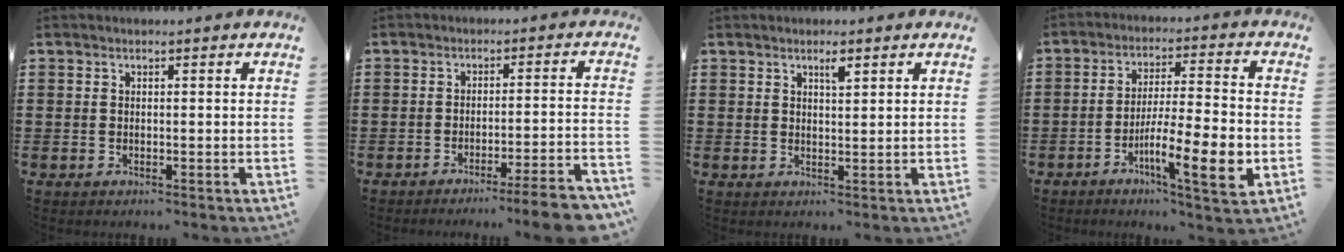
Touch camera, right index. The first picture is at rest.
{"total": 5.5, "force": [-4.5, -0.7, 3.1], "torque": [-0.049, -0.017, -0.085]}
{"total": 1.8, "force": [1.1, 0.4, 1.4], "torque": [-0.021, 0.000, 0.016]}
{"total": 10.8, "force": [-4.0, 1.2, 9.9], "torque": [-0.176, -0.006, -0.072]}